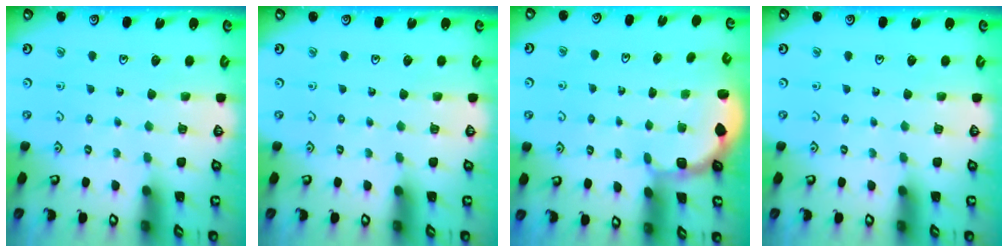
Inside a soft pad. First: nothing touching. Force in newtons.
{"total": 0.0}
{"total": 1.9, "press": 1.8, "slide": 0.7}
{"total": 0.0}